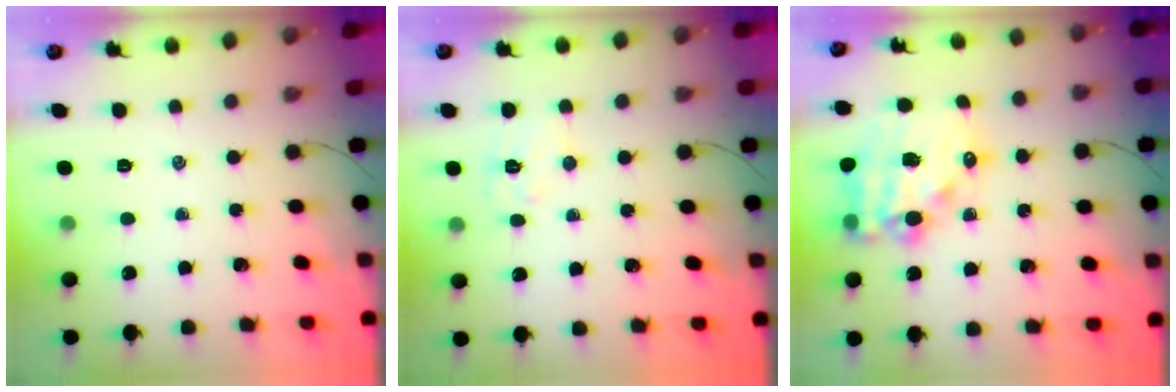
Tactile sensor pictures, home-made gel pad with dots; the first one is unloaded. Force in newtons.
{"total": 6.6, "press": 6.5, "slide": 0.7}
{"total": 15.4, "press": 15.0, "slide": 3.2}